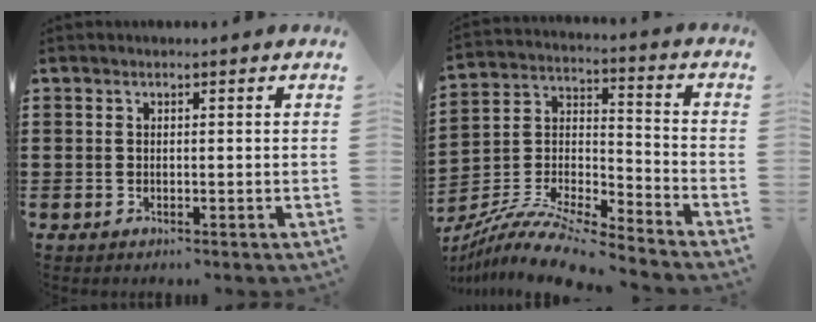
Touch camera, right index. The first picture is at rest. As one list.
[{"total": 9.7, "force": [-8.8, 1.3, 3.9], "torque": [-0.088, 0.006, -0.180]}]